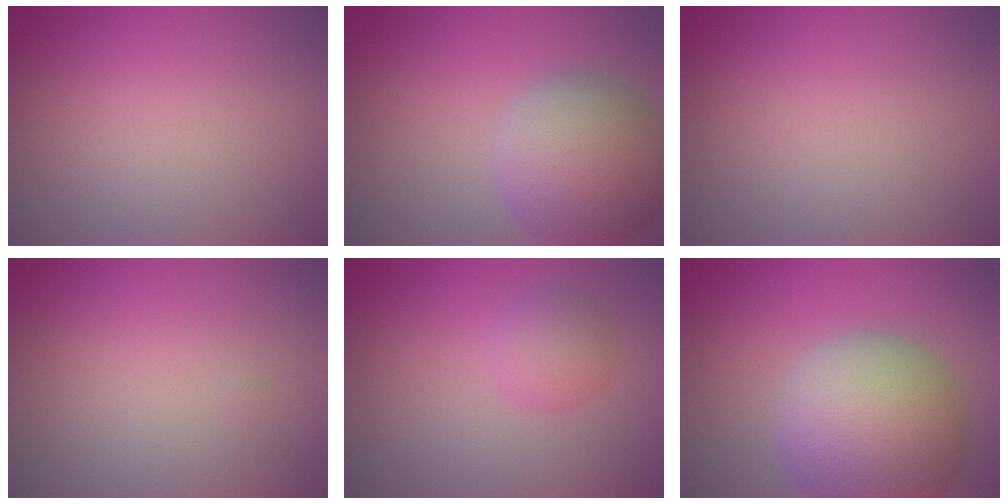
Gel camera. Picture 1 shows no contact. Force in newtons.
{"total": 8.2, "press": 8.2, "slide": 0.4}
{"total": 0.0}
{"total": 0.0}
{"total": 2.4, "press": 2.4, "slide": 0.2}
{"total": 11.4, "press": 11.4, "slide": 0.7}